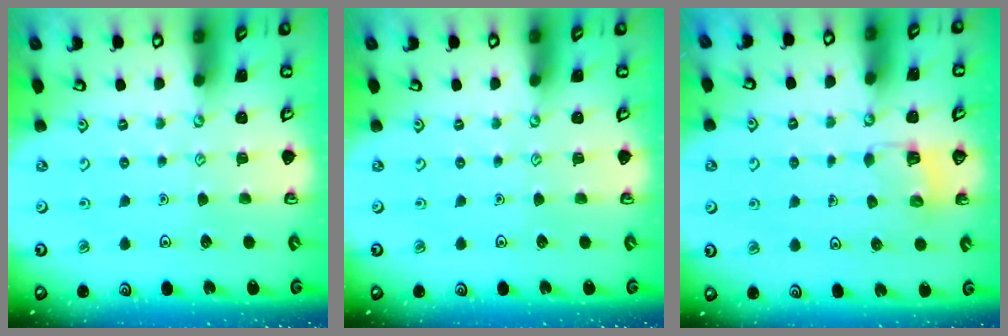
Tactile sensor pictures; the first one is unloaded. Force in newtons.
{"total": 0.0}
{"total": 4.1, "press": 4.1, "slide": 0.2}